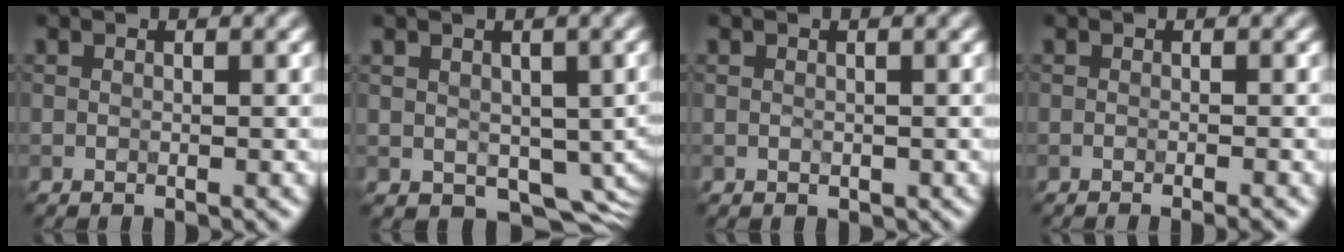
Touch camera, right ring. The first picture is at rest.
{"total": 6.5, "force": [-0.1, 4.7, 4.6], "torque": [-0.069, -0.026, 0.006]}
{"total": 0.9, "force": [-0.1, 0.7, 0.5], "torque": [-0.007, -0.002, 0.000]}
{"total": 0.8, "force": [-0.7, -0.3, 0.3], "torque": [-0.002, 0.004, -0.012]}